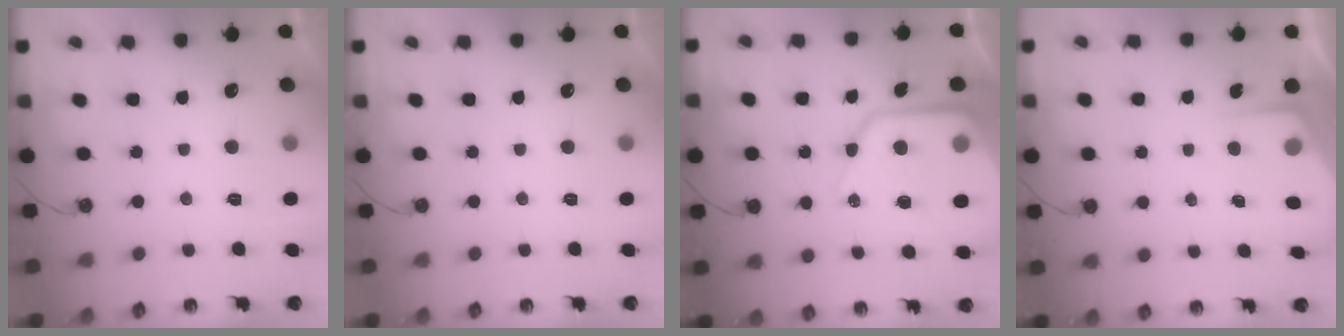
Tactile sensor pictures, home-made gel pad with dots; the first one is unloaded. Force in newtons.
{"total": 0.0}
{"total": 17.9, "press": 17.8, "slide": 1.8}
{"total": 2.1, "press": 2.1, "slide": 0.2}